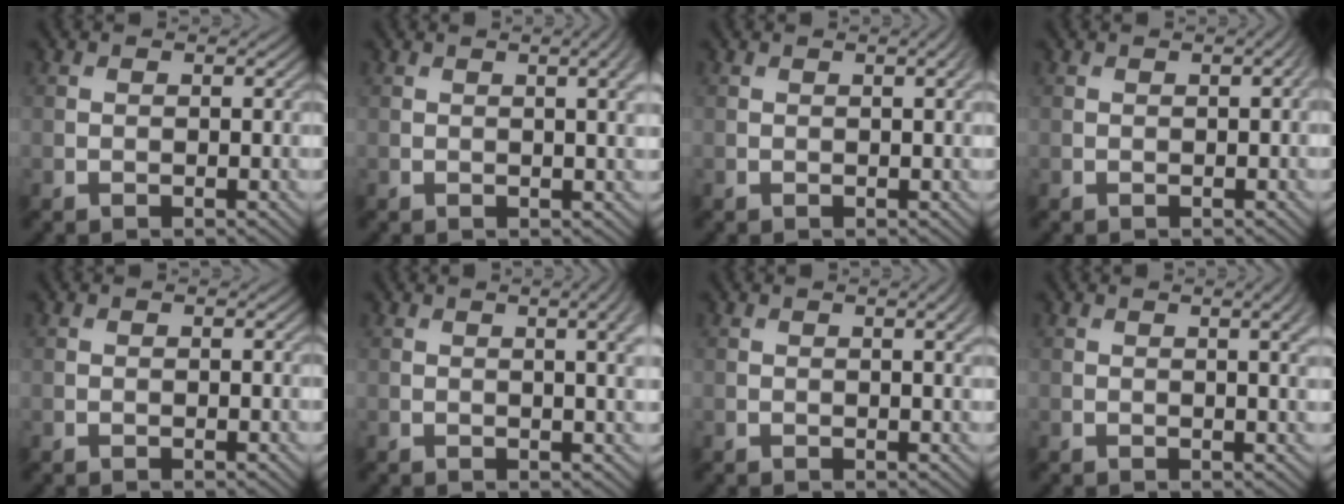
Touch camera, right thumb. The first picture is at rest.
{"total": 4.3, "force": [1.4, 1.1, 4.0], "torque": [-0.050, 0.009, 0.014]}
{"total": 2.0, "force": [0.7, 0.4, 1.8], "torque": [-0.021, 0.006, 0.008]}
{"total": 1.1, "force": [0.2, 0.2, 1.0], "torque": [-0.013, 0.006, 0.003]}
{"total": 0.0}
{"total": 5.4, "force": [1.7, 1.6, 4.9], "torque": [-0.056, 0.013, 0.015]}
{"total": 2.7, "force": [1.0, 0.6, 2.4], "torque": [-0.029, 0.002, 0.014]}
{"total": 3.8, "force": [1.3, 1.0, 3.5], "torque": [-0.045, 0.006, 0.017]}